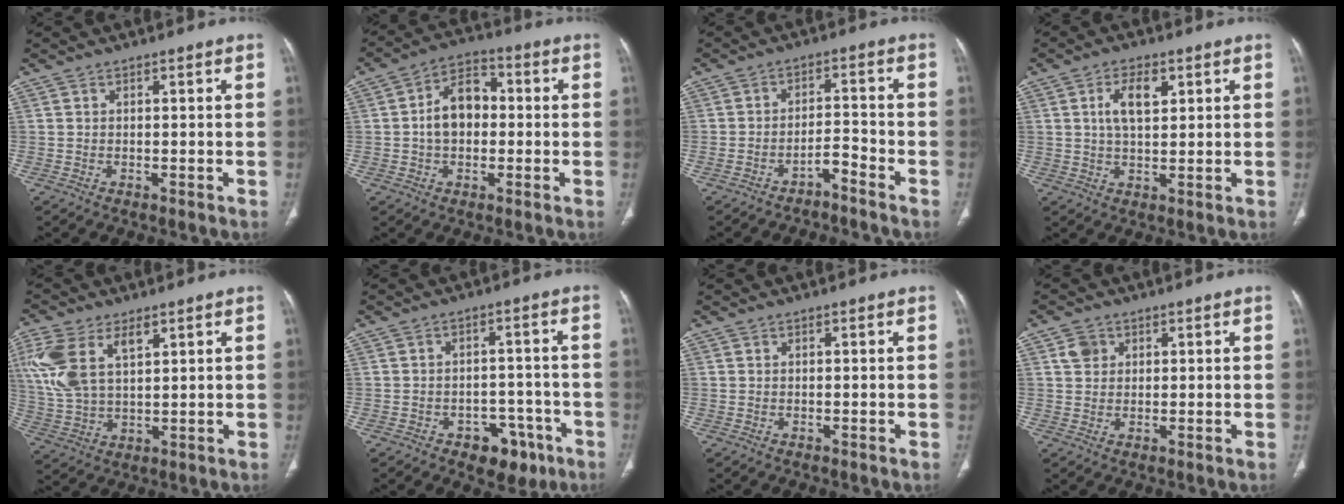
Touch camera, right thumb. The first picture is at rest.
{"total": 9.1, "force": [-0.1, 6.4, 6.6], "torque": [-0.095, 0.027, -0.012]}
{"total": 3.5, "force": [-3.0, 0.9, 1.5], "torque": [-0.026, 0.040, -0.049]}
{"total": 6.2, "force": [2.1, 3.2, 4.9], "torque": [-0.083, -0.003, 0.038]}
{"total": 12.5, "force": [5.3, 6.8, 9.0], "torque": [-0.205, -0.001, 0.112]}
{"total": 7.8, "force": [-4.3, 5.2, 3.9], "torque": [-0.020, 0.037, -0.053]}
{"total": 0.0}
{"total": 3.1, "force": [1.2, 2.6, 1.2], "torque": [-0.010, -0.002, 0.023]}